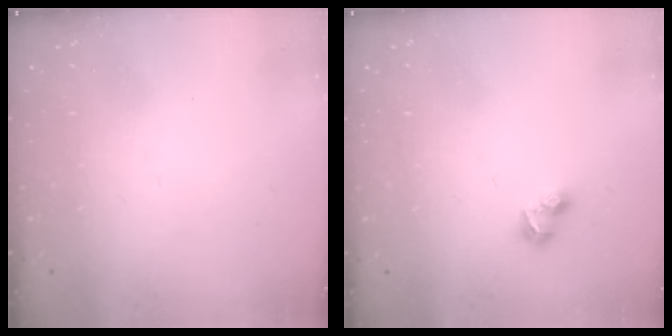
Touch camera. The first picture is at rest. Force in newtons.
{"total": 3.6, "press": 3.5, "slide": 0.7}